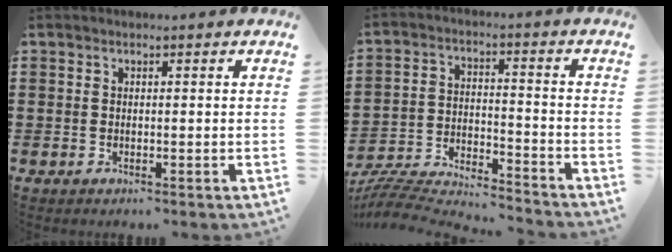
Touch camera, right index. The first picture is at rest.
{"total": 6.2, "force": [-6.1, 0.2, 0.8], "torque": [-0.030, -0.005, -0.129]}